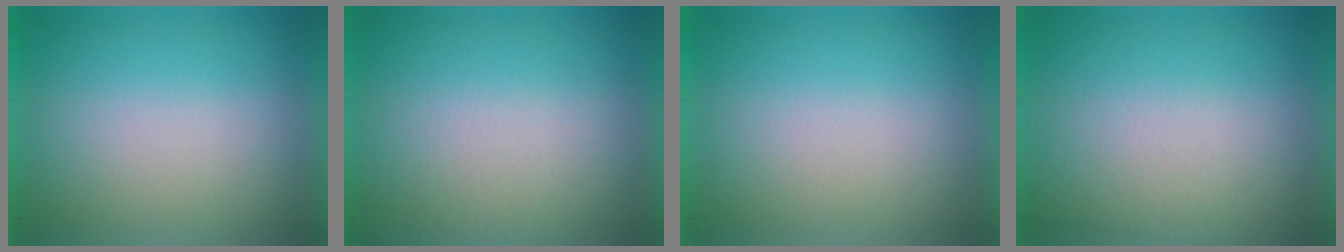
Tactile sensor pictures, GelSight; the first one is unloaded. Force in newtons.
{"total": 2.5}
{"total": 0.0}
{"total": 2.6}